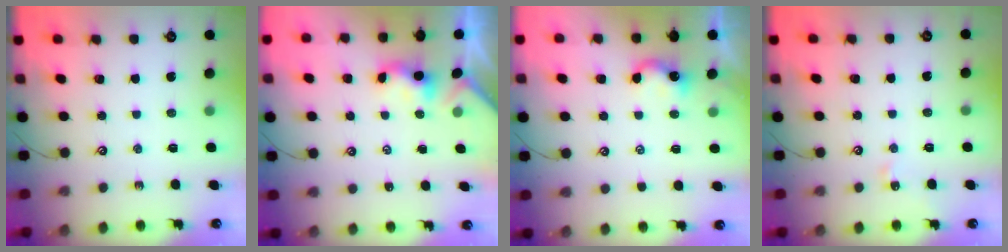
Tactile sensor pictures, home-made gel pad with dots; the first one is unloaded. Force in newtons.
{"total": 0.8, "press": 0.7, "slide": 0.4}
{"total": 1.8, "press": 1.8, "slide": 0.3}
{"total": 3.9, "press": 3.9, "slide": 0.6}